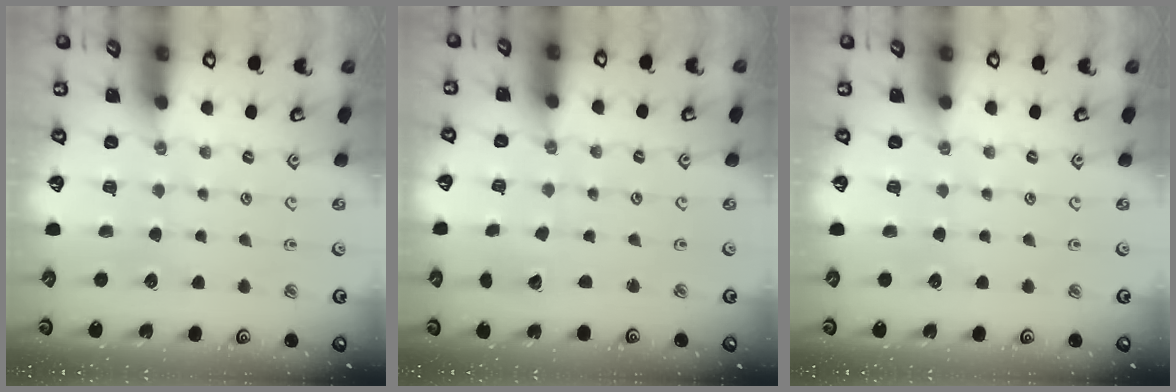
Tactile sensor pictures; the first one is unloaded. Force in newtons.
{"total": 2.0, "press": 2.0, "slide": 0.2}
{"total": 0.0}